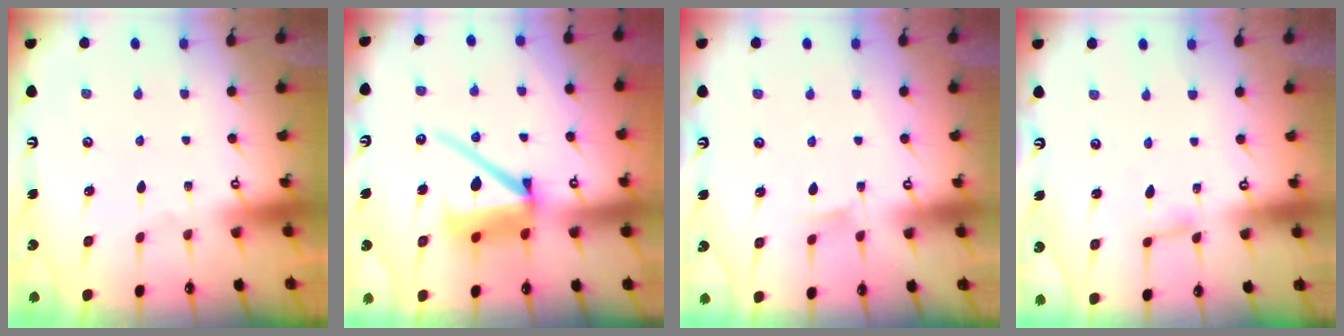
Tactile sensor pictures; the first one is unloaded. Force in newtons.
{"total": 12.5, "press": 12.4, "slide": 1.5}
{"total": 4.7, "press": 4.6, "slide": 0.7}
{"total": 2.4, "press": 2.4, "slide": 0.2}